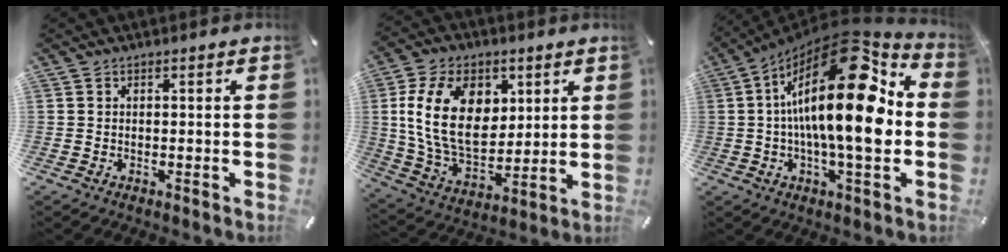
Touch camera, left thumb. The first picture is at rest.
{"total": 17.8, "force": [4.7, 12.4, 11.9], "torque": [-0.239, 0.007, 0.085]}
{"total": 26.5, "force": [3.0, 10.0, 24.4], "torque": [-0.415, -0.030, 0.041]}